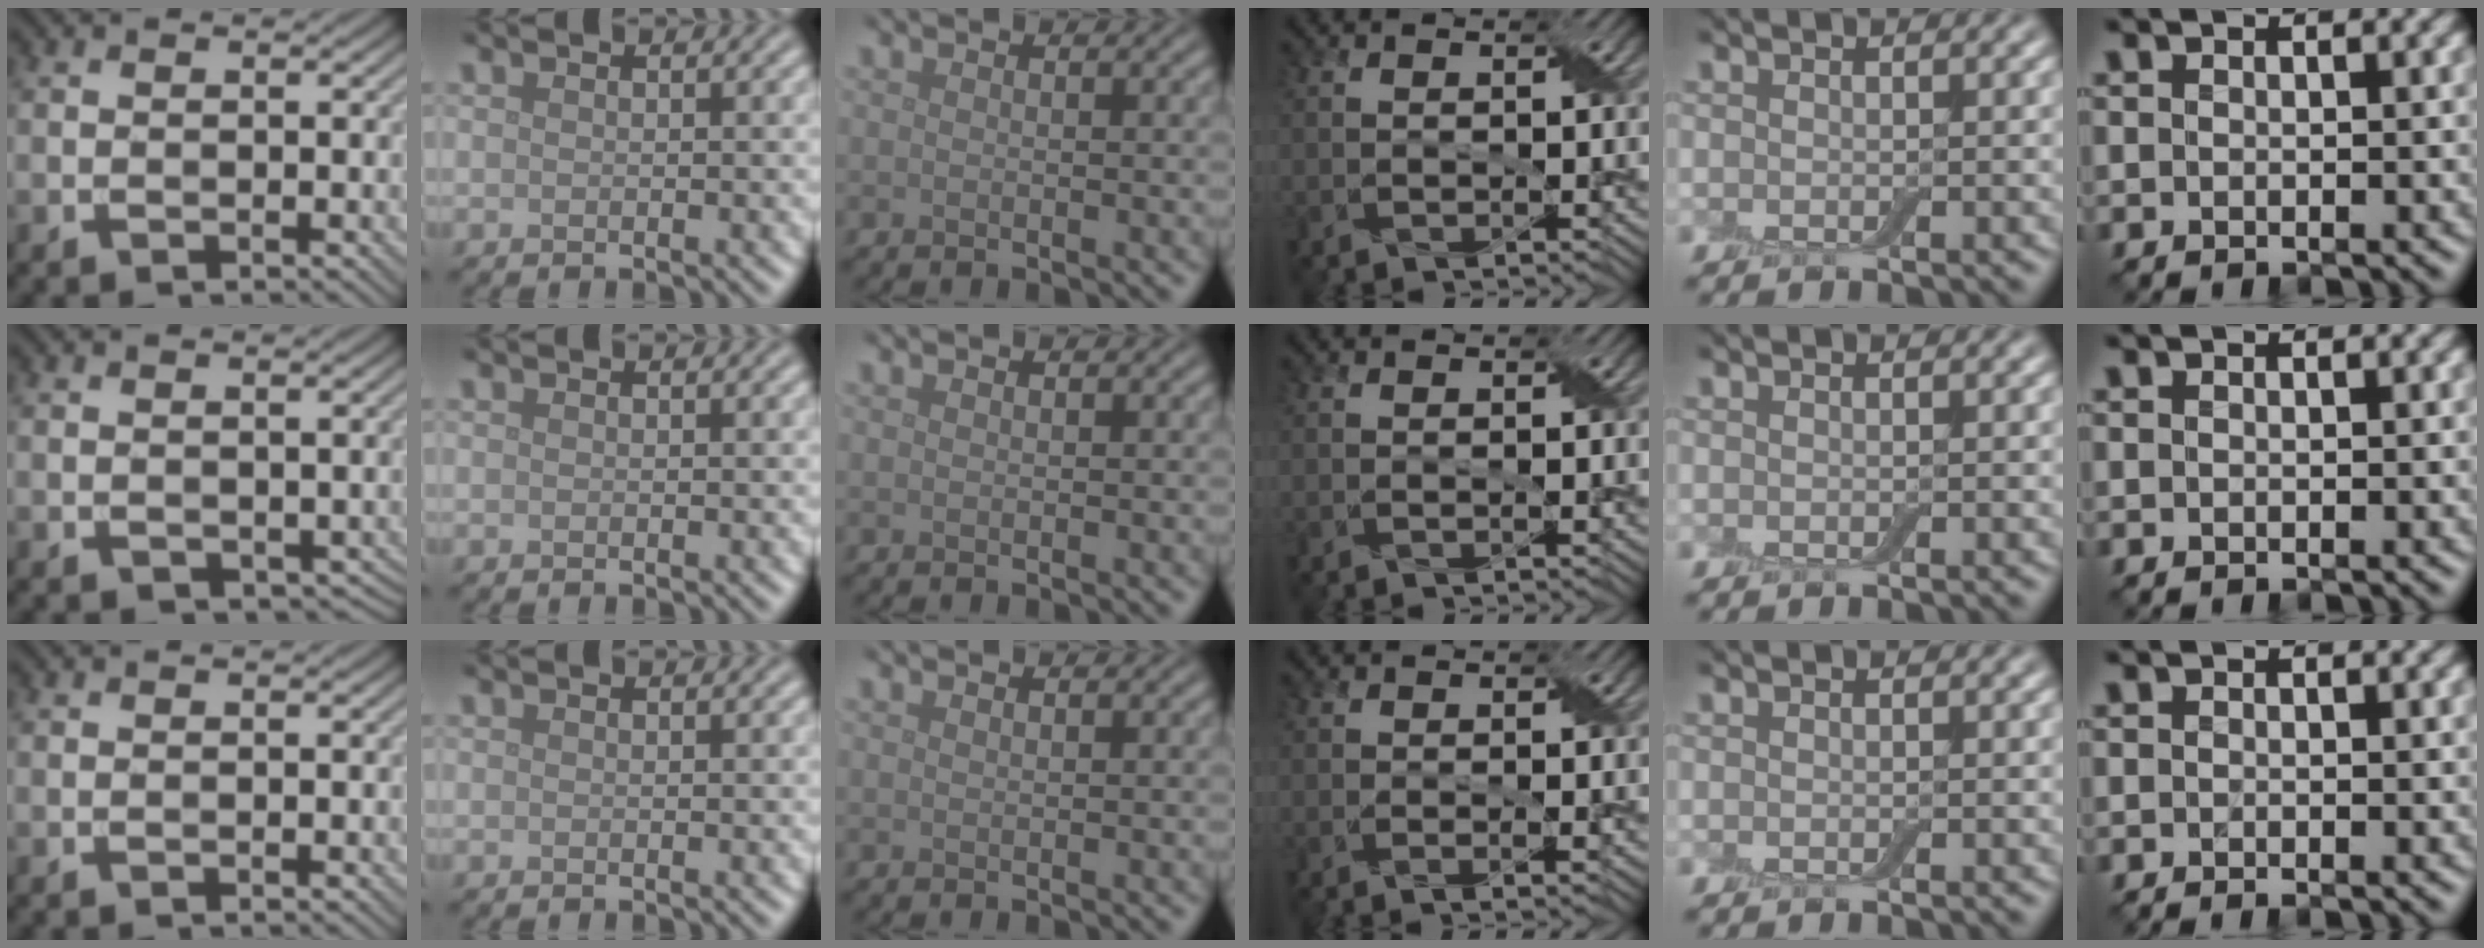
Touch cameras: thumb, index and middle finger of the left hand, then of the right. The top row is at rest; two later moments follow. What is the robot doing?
{"motion": "peel", "object": "aluminum foil"}